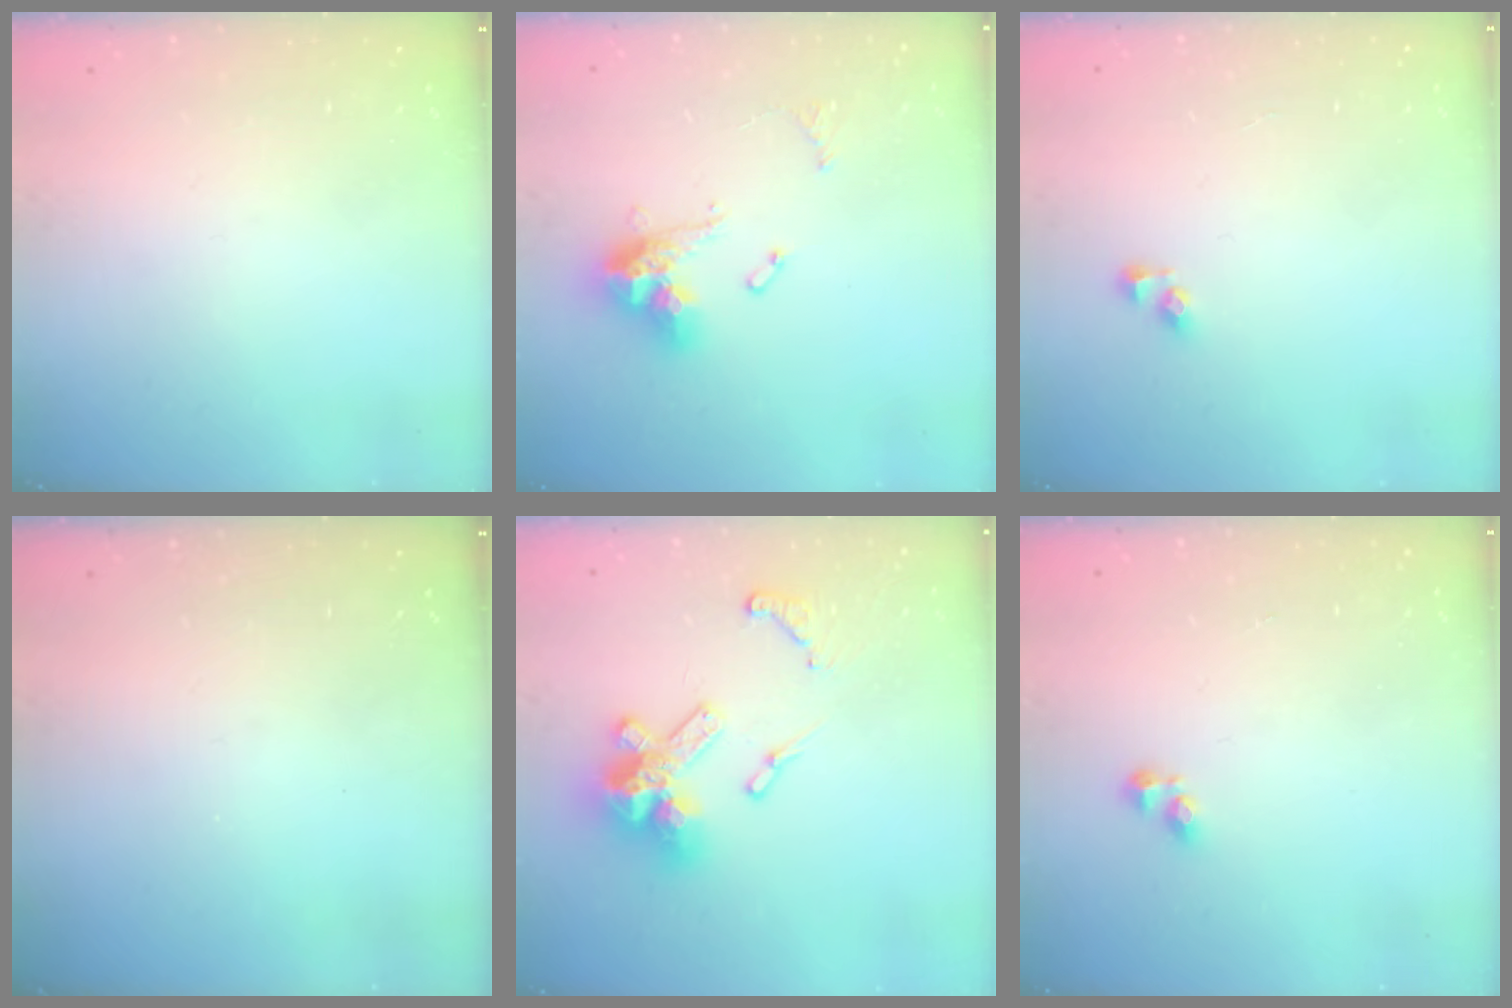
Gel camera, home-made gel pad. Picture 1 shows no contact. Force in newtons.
{"total": 11.9, "press": 11.8, "slide": 1.2}
{"total": 3.9, "press": 3.9, "slide": 0.3}
{"total": 0.0}
{"total": 16.6, "press": 16.5, "slide": 1.5}
{"total": 2.8, "press": 2.8, "slide": 0.3}